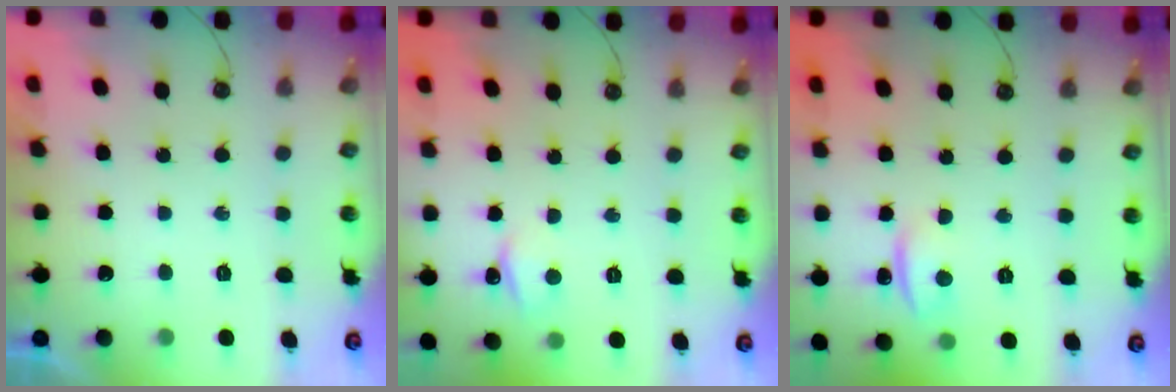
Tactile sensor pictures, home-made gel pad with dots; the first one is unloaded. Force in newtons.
{"total": 2.9, "press": 2.8, "slide": 0.3}
{"total": 2.2, "press": 1.7, "slide": 1.5}